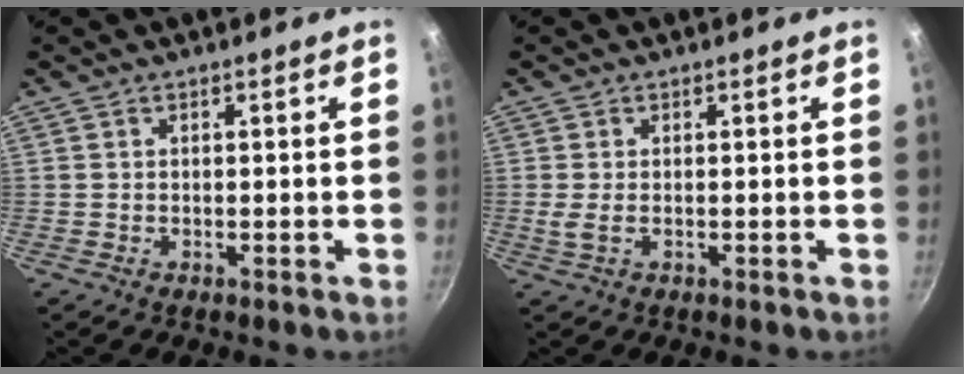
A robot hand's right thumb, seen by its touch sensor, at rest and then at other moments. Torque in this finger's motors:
{"motor_torque": [-0.06, 0.08, 0.31, 0.11, 0.11]}